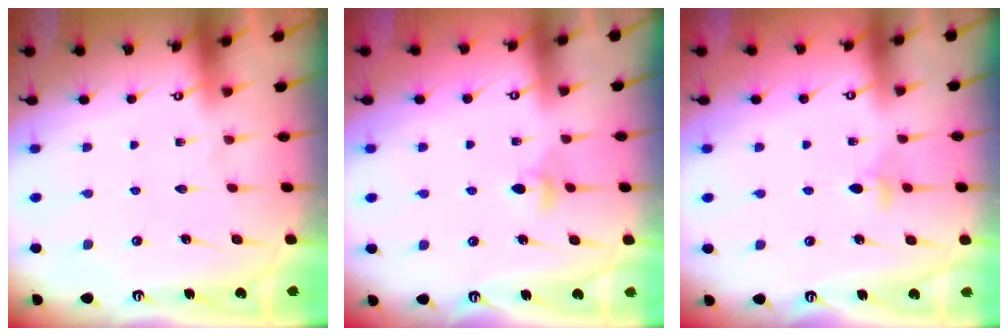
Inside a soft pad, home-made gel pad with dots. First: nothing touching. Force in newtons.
{"total": 3.7, "press": 3.6, "slide": 0.7}
{"total": 3.7, "press": 3.5, "slide": 0.9}